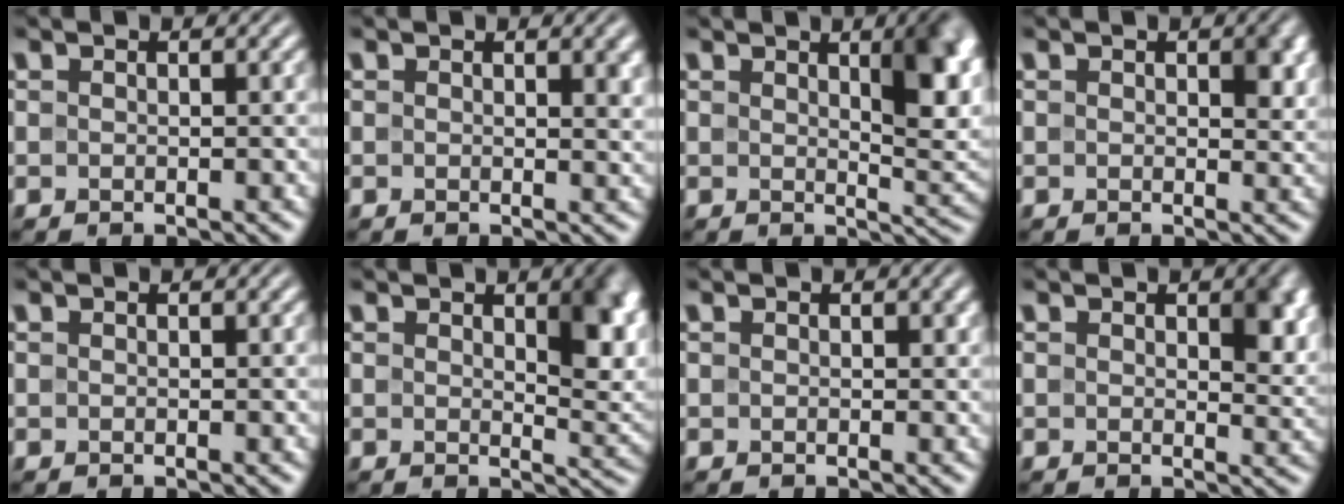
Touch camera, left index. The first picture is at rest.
{"total": 2.0, "force": [0.8, 0.6, 1.7], "torque": [-0.014, 0.001, 0.013]}
{"total": 6.5, "force": [2.2, 2.2, 5.7], "torque": [-0.062, -0.003, 0.038]}
{"total": 2.4, "force": [0.7, 1.3, 1.9], "torque": [-0.018, -0.004, 0.011]}
{"total": 0.0}
{"total": 5.4, "force": [1.7, 2.1, 4.6], "torque": [-0.053, -0.005, 0.032]}
{"total": 0.7, "force": [0.3, 0.5, 0.4], "torque": [-0.002, -0.001, 0.003]}
{"total": 3.4, "force": [1.0, 1.8, 2.7], "torque": [-0.034, -0.007, 0.019]}